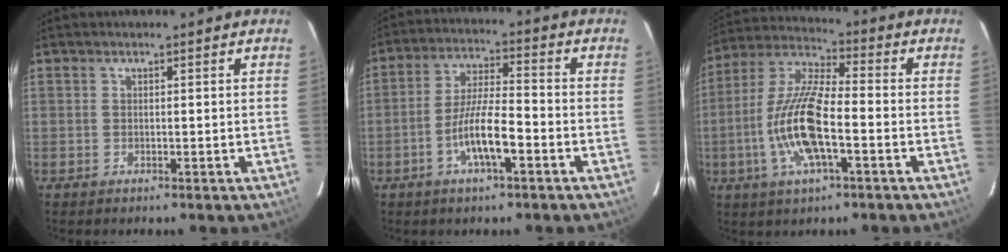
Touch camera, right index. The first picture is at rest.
{"total": 8.6, "force": [-3.8, 1.6, 7.6], "torque": [-0.150, -0.001, -0.068]}
{"total": 14.3, "force": [-4.0, 4.1, 13.1], "torque": [-0.274, -0.004, -0.082]}